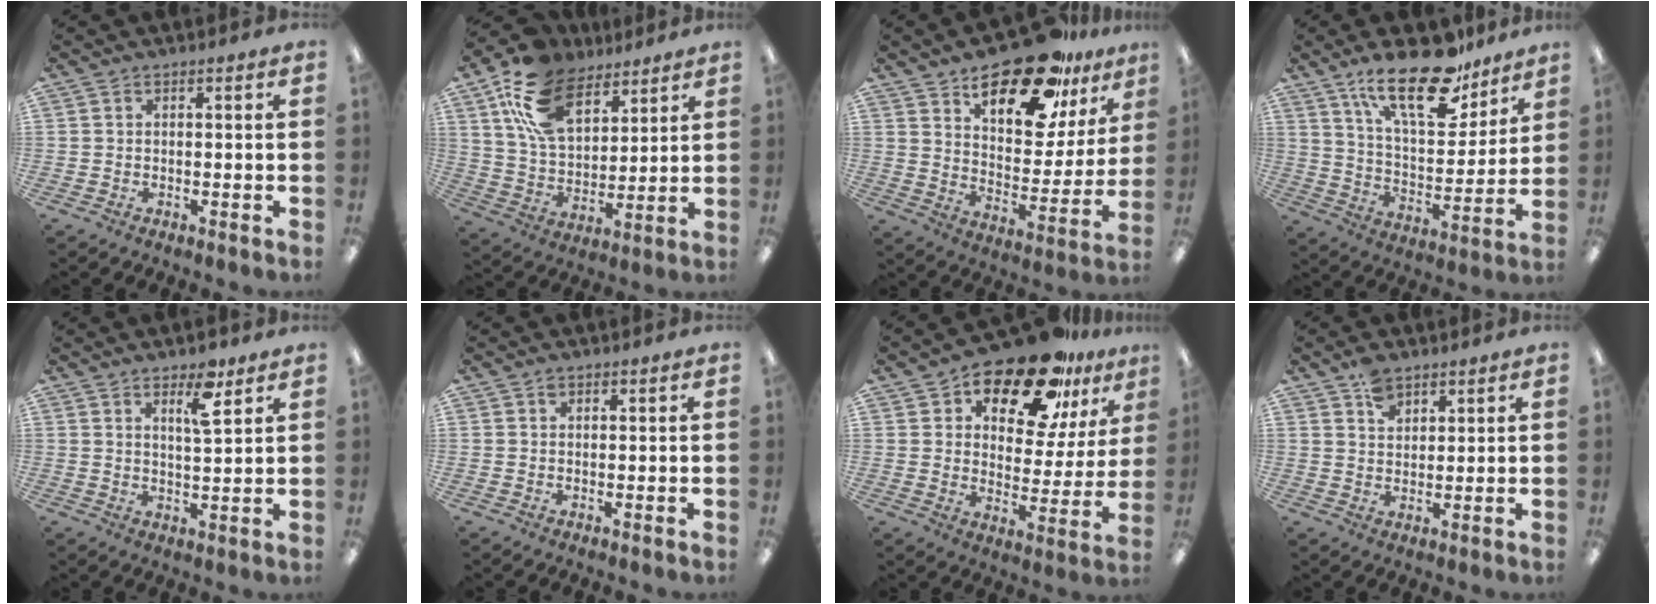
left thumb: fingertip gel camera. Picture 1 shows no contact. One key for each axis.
{"total": 17.4, "fx": 10.3, "fy": 10.4, "fz": 9.4, "tx": -0.178, "ty": -0.032, "tz": 0.194}
{"total": 22.5, "fx": 16.7, "fy": 8.9, "fz": 12.2, "tx": -0.186, "ty": -0.104, "tz": 0.281}
{"total": 21.1, "fx": 14.8, "fy": 8.3, "fz": 12.5, "tx": -0.203, "ty": -0.081, "tz": 0.250}
{"total": 7.1, "fx": 4.5, "fy": 2.2, "fz": 5.0, "tx": -0.073, "ty": -0.018, "tz": 0.070}
{"total": 1.0, "fx": 0.6, "fy": 0.6, "fz": 0.5, "tx": -0.011, "ty": 0.001, "tz": 0.012}
{"total": 18.6, "fx": 14.4, "fy": 7.5, "fz": 9.2, "tx": -0.145, "ty": -0.100, "tz": 0.244}
{"total": 4.7, "fx": 3.4, "fy": 2.7, "fz": 1.8, "tx": -0.028, "ty": -0.013, "tz": 0.063}